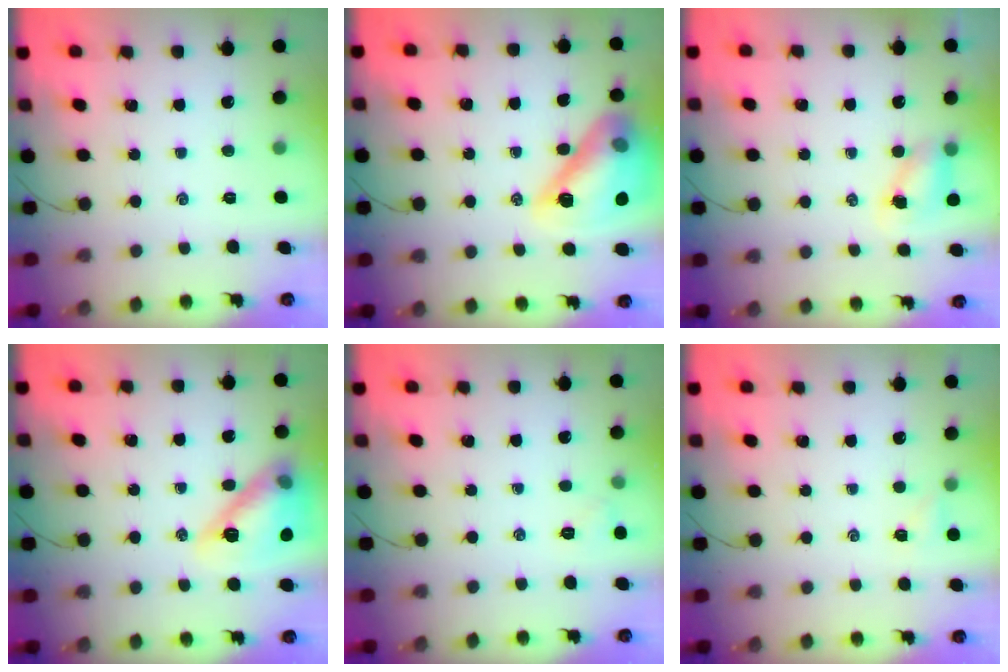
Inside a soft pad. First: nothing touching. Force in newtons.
{"total": 19.9, "press": 19.8, "slide": 2.7}
{"total": 5.8, "press": 5.8, "slide": 0.6}
{"total": 16.9, "press": 16.7, "slide": 2.4}
{"total": 3.2, "press": 3.1, "slide": 0.9}
{"total": 1.7, "press": 1.7, "slide": 0.5}